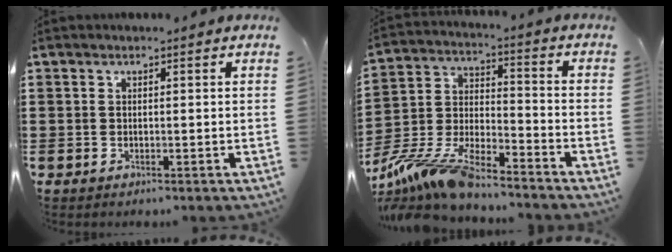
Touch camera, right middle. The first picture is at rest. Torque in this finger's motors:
{"motor_torque": [2.14, 0.00, 0.60, 0.21]}